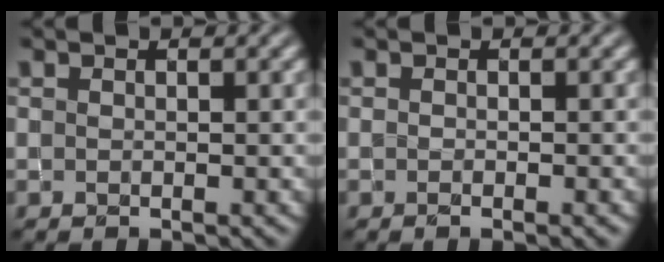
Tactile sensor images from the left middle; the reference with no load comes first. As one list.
[{"total": 1.2, "force": [-0.5, 0.4, 1.0], "torque": [-0.006, -0.005, -0.005]}]